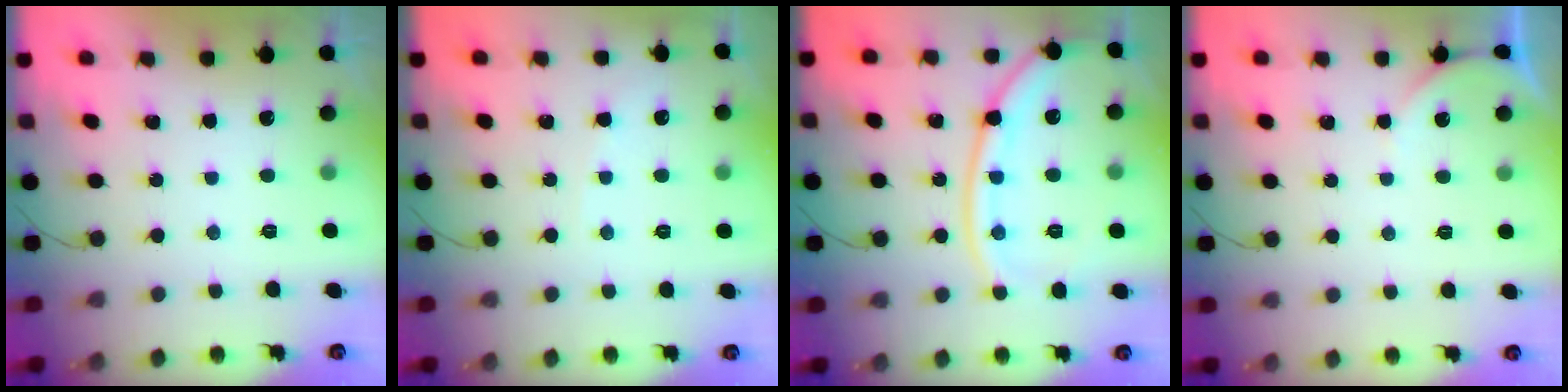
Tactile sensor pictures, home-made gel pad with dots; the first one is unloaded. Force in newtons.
{"total": 2.9, "press": 2.9, "slide": 0.4}
{"total": 15.4, "press": 15.3, "slide": 1.5}
{"total": 3.5, "press": 3.4, "slide": 0.4}